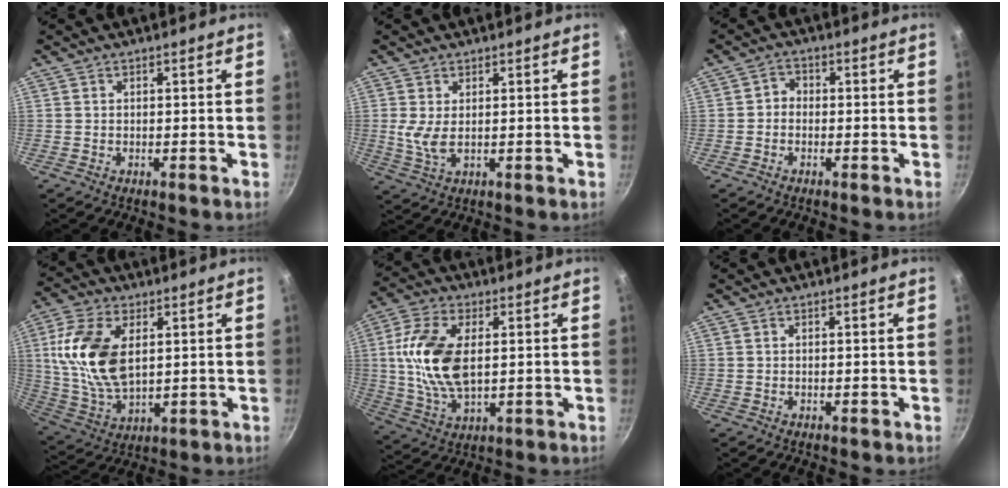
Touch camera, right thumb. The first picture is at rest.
{"total": 4.2, "force": [0.7, 1.8, 3.7], "torque": [-0.080, -0.008, 0.020]}
{"total": 2.2, "force": [-0.8, 1.8, 0.9], "torque": [-0.008, 0.014, -0.021]}
{"total": 15.7, "force": [3.4, 8.9, 12.5], "torque": [-0.238, -0.010, 0.073]}
{"total": 14.5, "force": [1.8, 7.8, 12.1], "torque": [-0.234, 0.002, 0.035]}
{"total": 0.0}